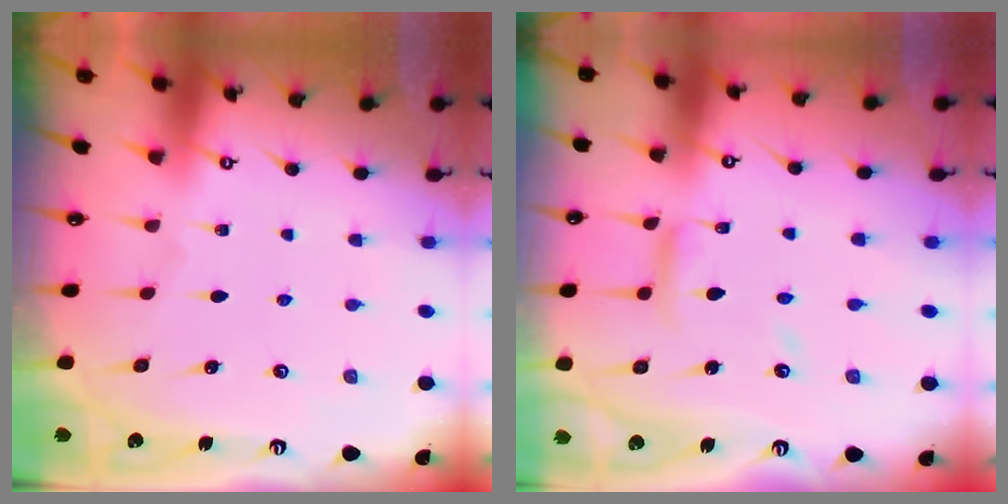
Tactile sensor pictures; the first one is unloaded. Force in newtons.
{"total": 8.3, "press": 8.3, "slide": 0.6}